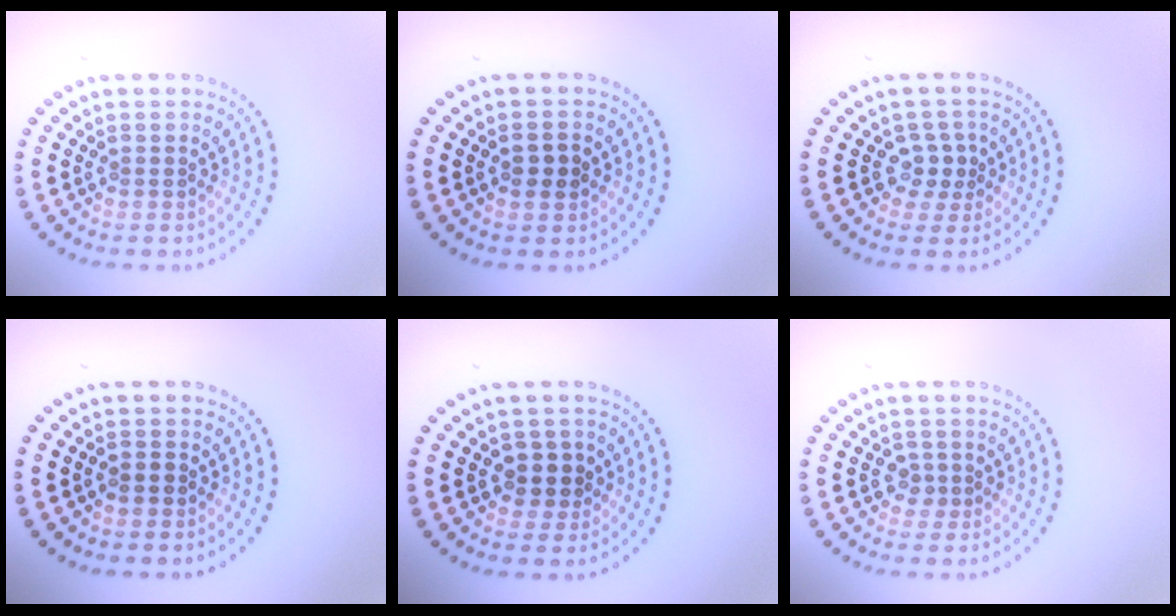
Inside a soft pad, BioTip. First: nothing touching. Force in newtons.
{"total": 1.6, "press": 1.6, "slide": 0.1}
{"total": 1.7, "press": 1.3, "slide": 1.2}
{"total": 1.1, "press": 1.0, "slide": 0.5}
{"total": 2.1, "press": 1.9, "slide": 1.1}
{"total": 1.2, "press": 0.9, "slide": 0.8}